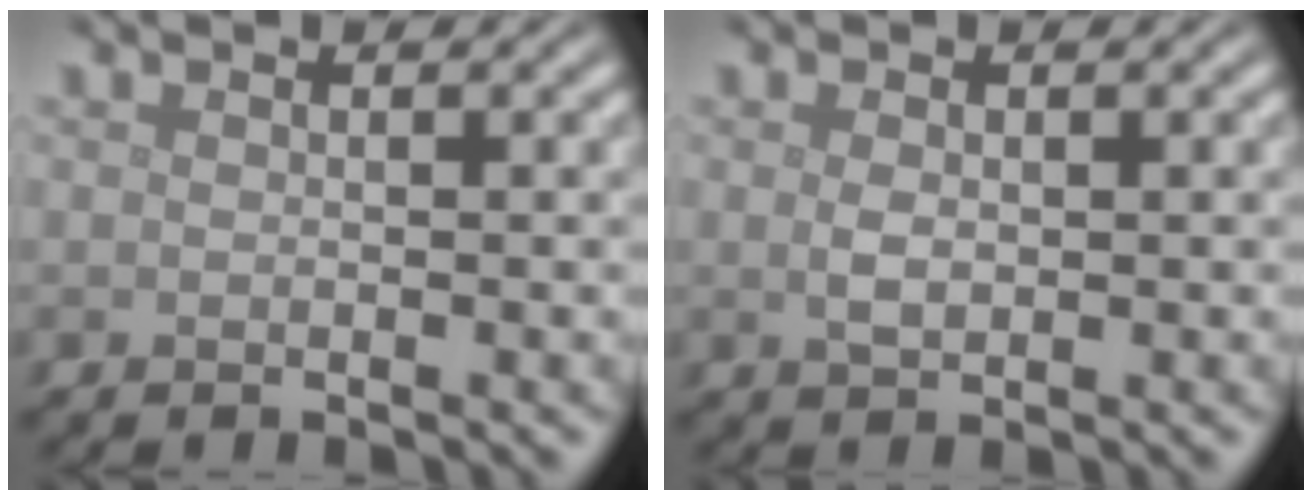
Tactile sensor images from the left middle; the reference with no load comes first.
{"total": 1.4, "force": [0.1, 0.9, 1.1], "torque": [-0.028, -0.001, 0.005]}